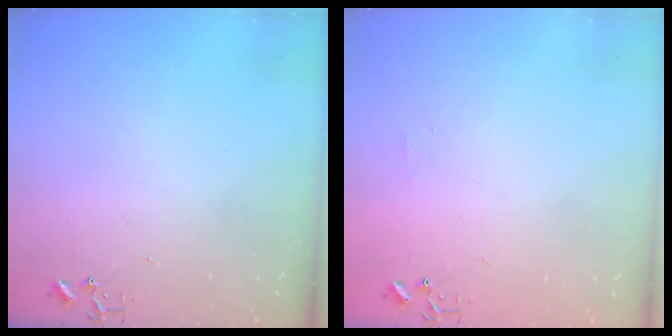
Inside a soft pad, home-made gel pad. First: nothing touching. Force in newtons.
{"total": 3.9, "press": 3.8, "slide": 0.6}